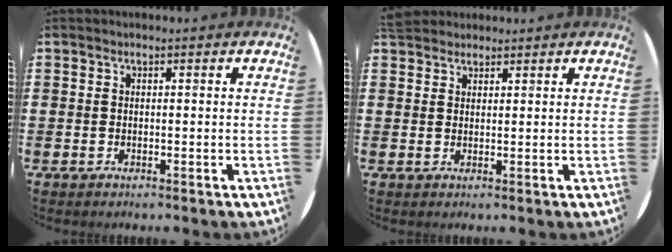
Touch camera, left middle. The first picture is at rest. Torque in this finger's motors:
{"motor_torque": [0.98, -1.15, 0.00, 0.00]}